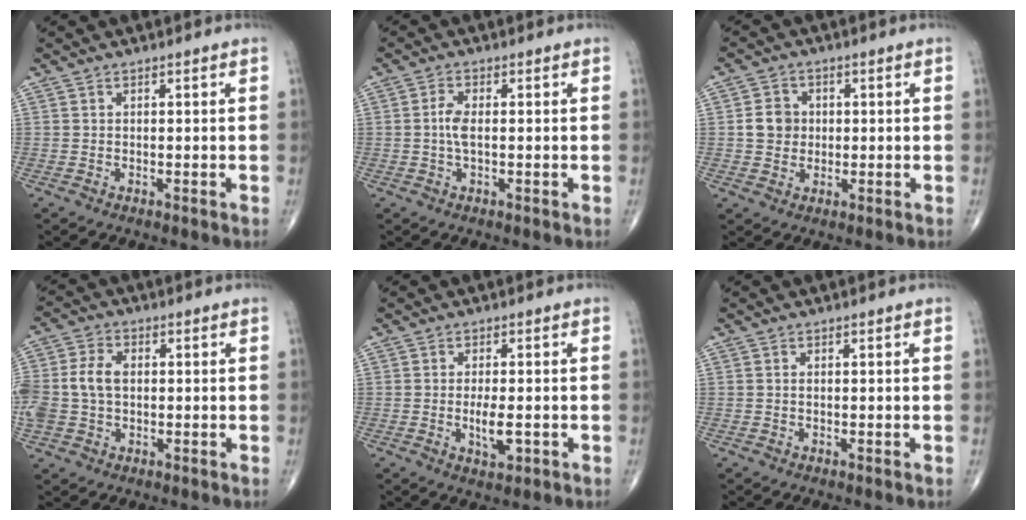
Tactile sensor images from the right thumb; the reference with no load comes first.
{"total": 2.9, "force": [-0.2, 1.1, 2.7], "torque": [-0.062, -0.002, -0.009]}
{"total": 4.9, "force": [0.3, 4.4, 2.2], "torque": [-0.021, 0.004, 0.001]}
{"total": 10.2, "force": [0.0, 7.1, 7.2], "torque": [-0.170, 0.022, 0.002]}
{"total": 4.3, "force": [-1.0, 1.6, 3.9], "torque": [-0.066, -0.007, -0.015]}
{"total": 0.0}